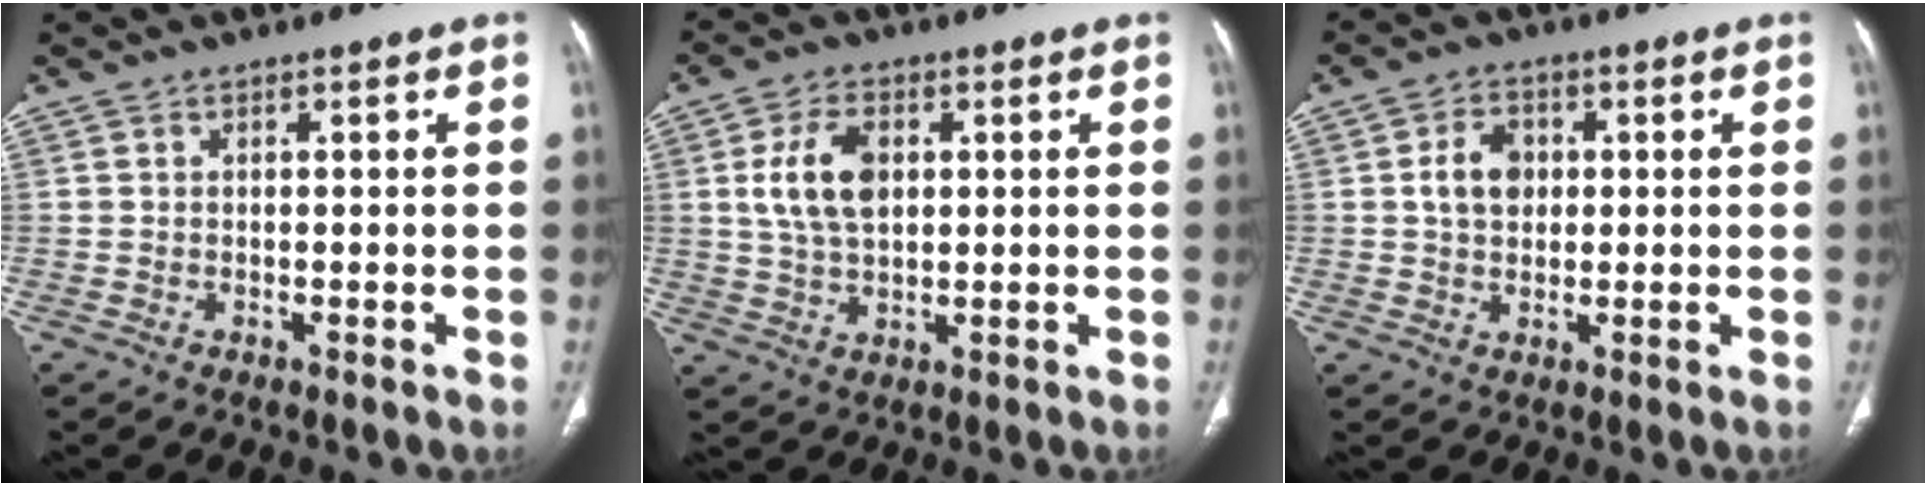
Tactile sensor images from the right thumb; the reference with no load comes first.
{"total": 9.0, "force": [1.8, 5.4, 6.9], "torque": [-0.128, 0.000, 0.040]}
{"total": 6.1, "force": [0.9, 4.6, 3.9], "torque": [-0.054, 0.004, 0.014]}